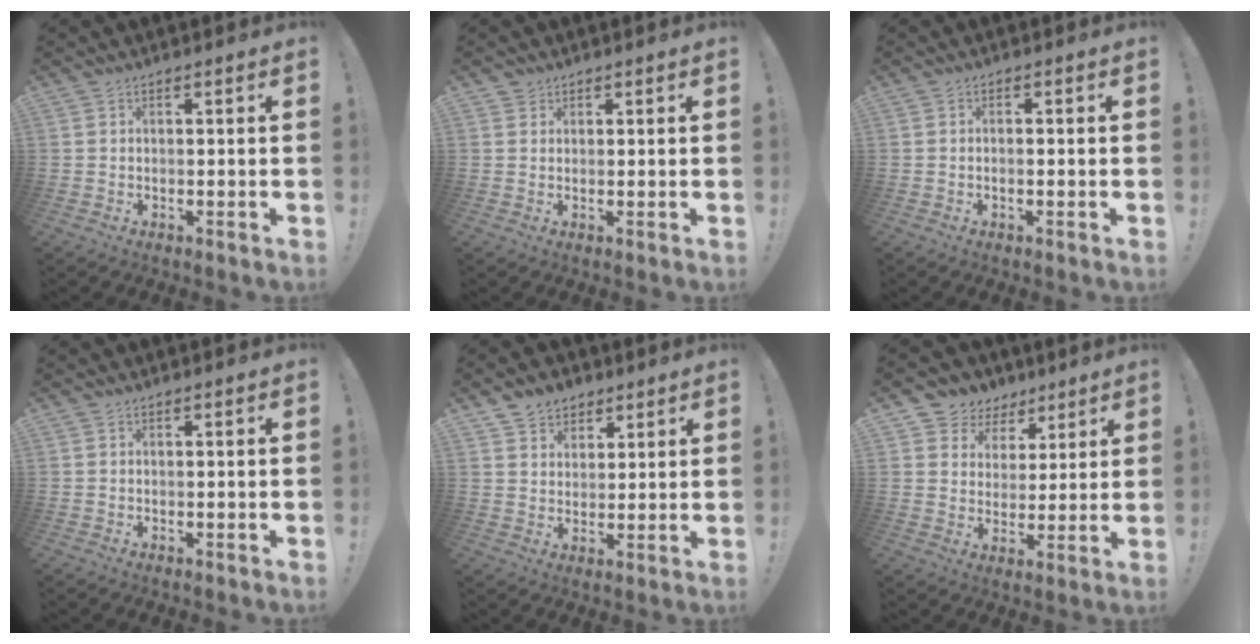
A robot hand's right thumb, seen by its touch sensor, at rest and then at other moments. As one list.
[{"total": 1.6, "force": [1.2, 1.0, 0.0], "torque": [0.002, -0.004, 0.022]}, {"total": 1.2, "force": [-0.8, 0.2, 0.9], "torque": [-0.021, 0.004, -0.013]}, {"total": 0.0}, {"total": 6.5, "force": [4.1, 5.0, 0.7], "torque": [-0.010, -0.025, 0.081]}, {"total": 7.7, "force": [4.1, 6.4, 0.9], "torque": [-0.011, -0.028, 0.083]}]